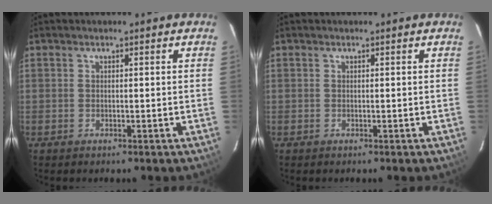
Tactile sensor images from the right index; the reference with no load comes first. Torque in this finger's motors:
{"motor_torque": [0.00, 0.00, -0.01, 0.00]}